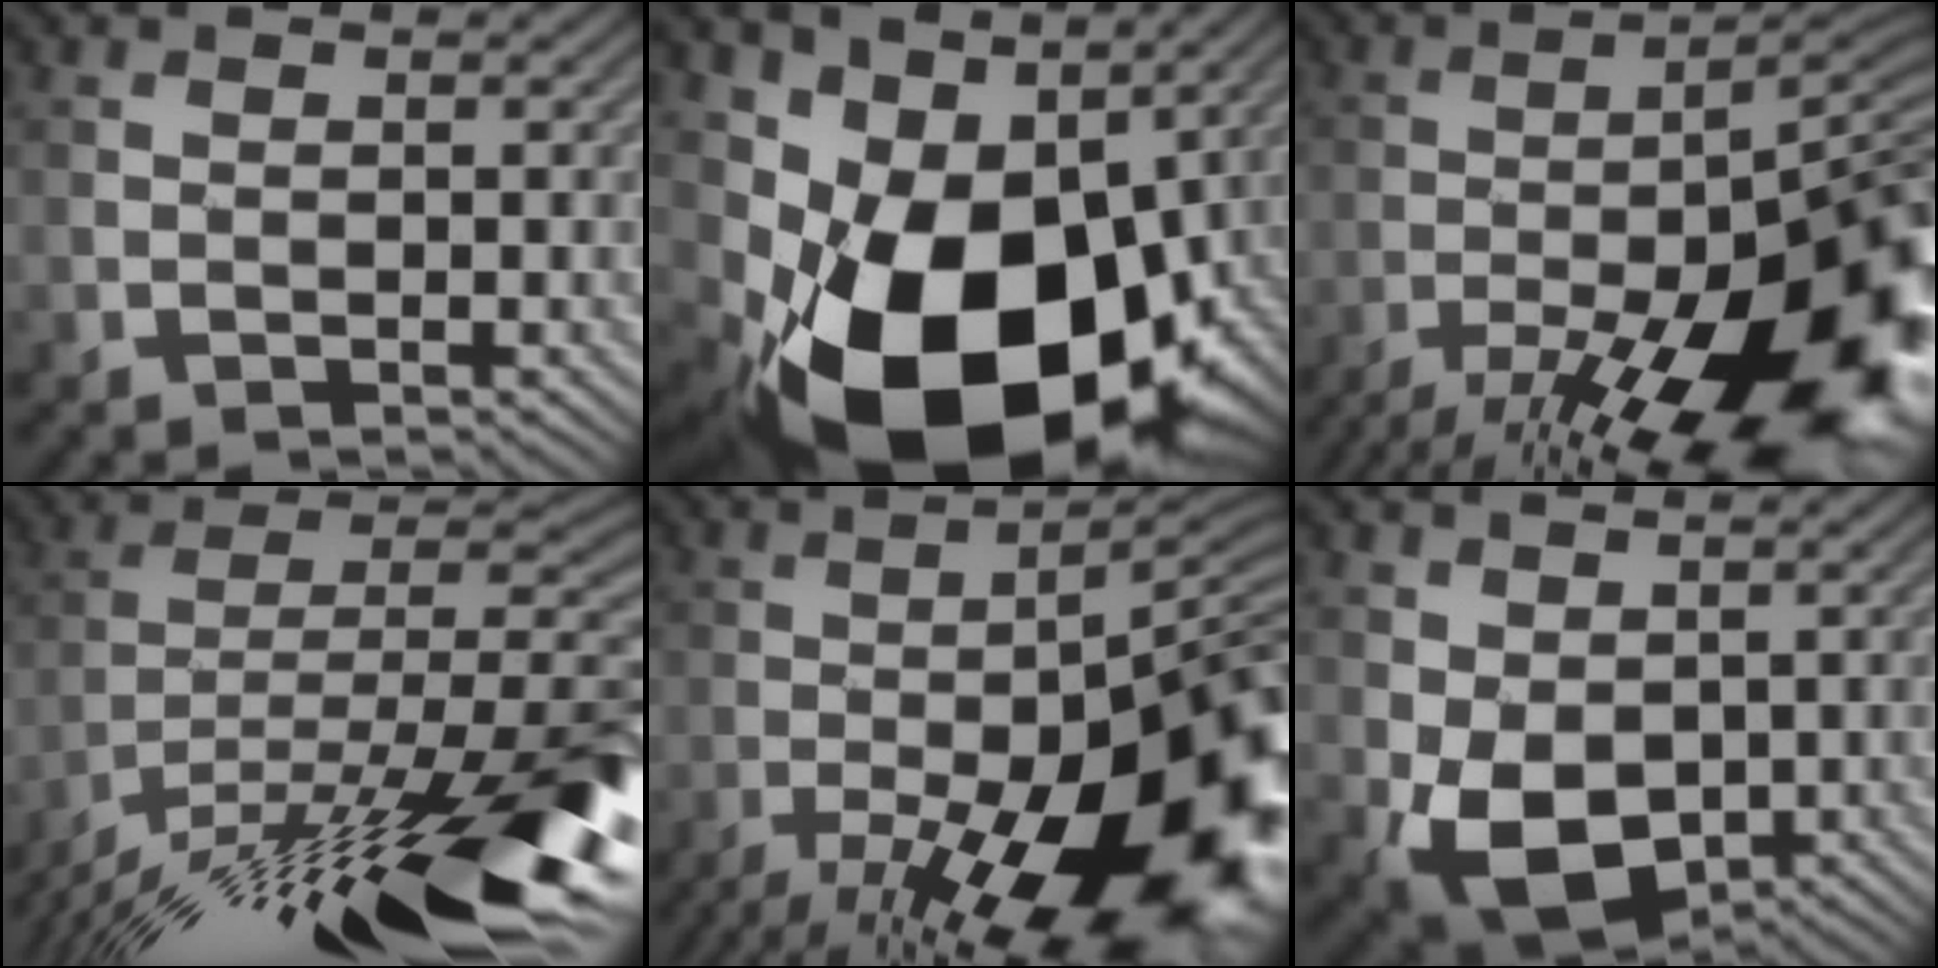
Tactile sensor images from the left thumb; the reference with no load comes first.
{"total": 16.9, "force": [-3.4, 11.5, 12.0], "torque": [-0.218, -0.046, -0.034]}
{"total": 20.0, "force": [-11.8, 4.5, 15.5], "torque": [-0.207, -0.013, -0.192]}
{"total": 18.5, "force": [-11.5, 5.5, 13.4], "torque": [-0.235, -0.009, -0.189]}
{"total": 20.9, "force": [-10.7, 5.6, 17.0], "torque": [-0.230, -0.021, -0.170]}
{"total": 7.7, "force": [-1.1, 5.3, 5.5], "torque": [-0.129, -0.027, -0.020]}